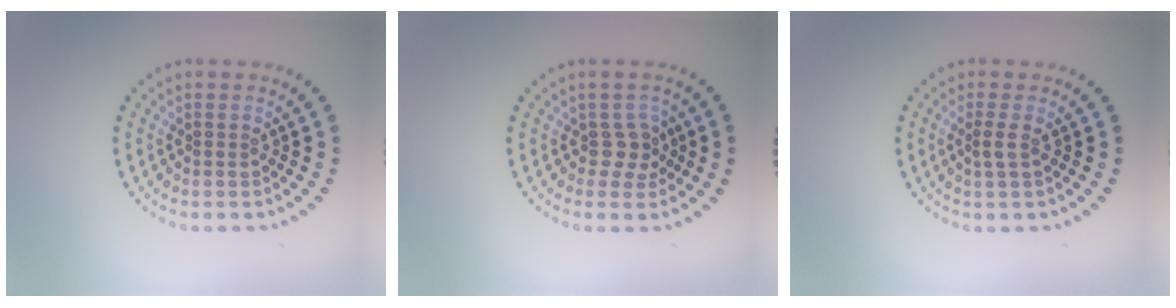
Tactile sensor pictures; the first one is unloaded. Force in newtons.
{"total": 1.8, "press": 1.4, "slide": 1.1}
{"total": 1.0, "press": 0.8, "slide": 0.6}